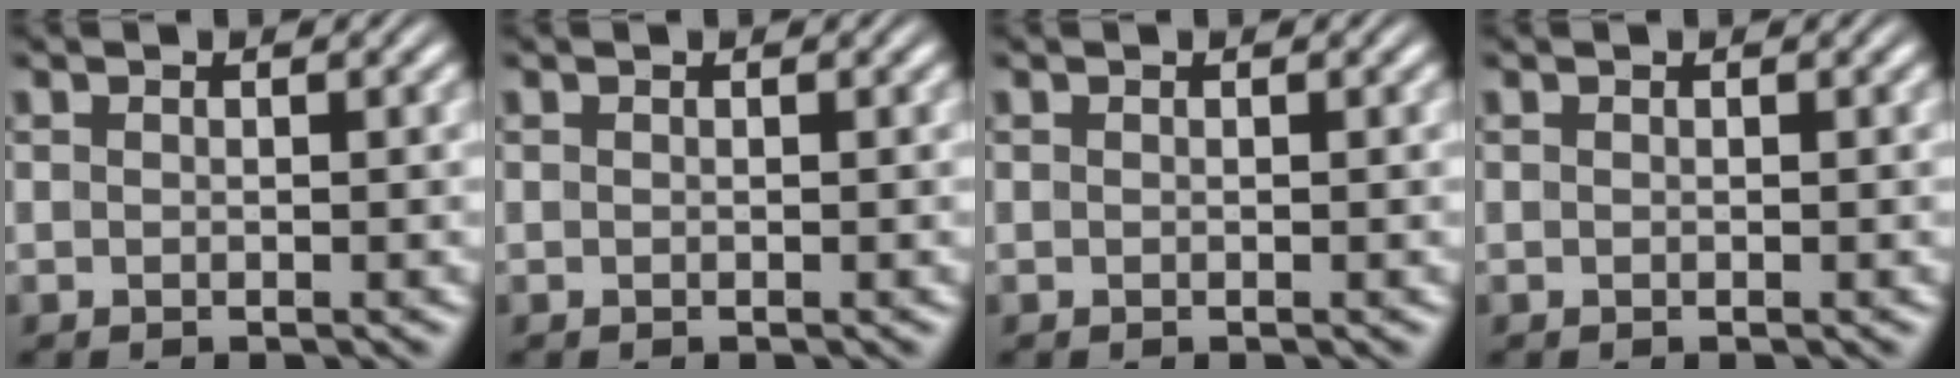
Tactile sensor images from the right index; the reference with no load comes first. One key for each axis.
{"total": 0.0}
{"total": 0.0}
{"total": 0.0}